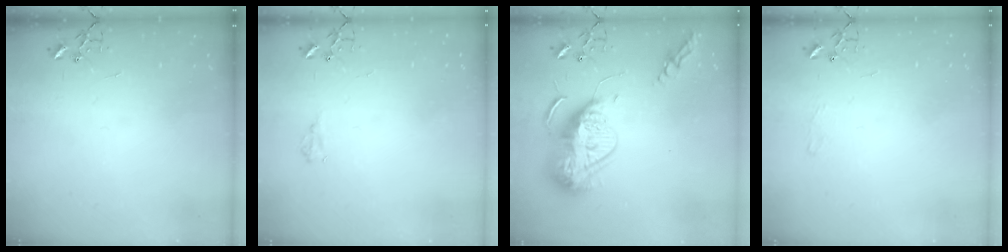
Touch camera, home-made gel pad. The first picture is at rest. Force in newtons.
{"total": 7.4, "press": 7.4, "slide": 0.8}
{"total": 17.5, "press": 17.4, "slide": 1.6}
{"total": 5.9, "press": 5.8, "slide": 0.7}